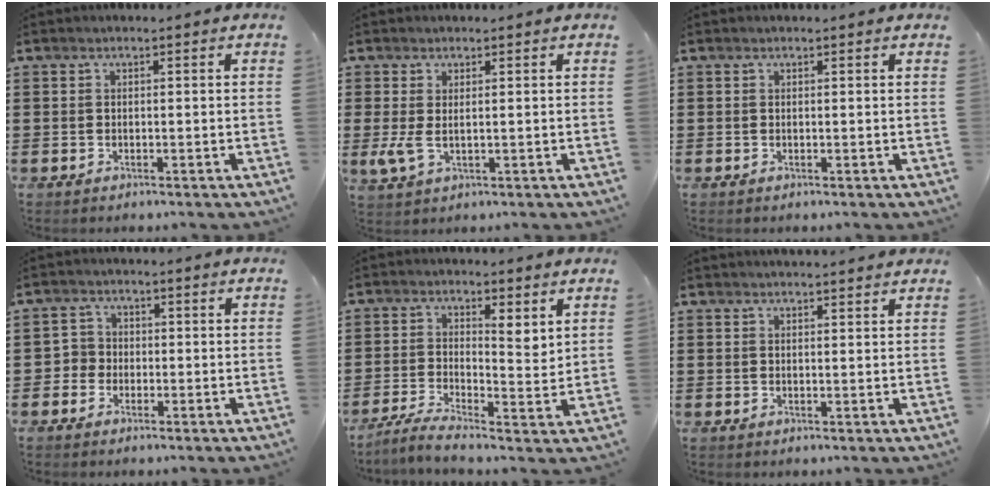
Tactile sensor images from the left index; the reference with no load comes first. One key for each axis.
{"total": 2.7, "fx": 0.2, "fy": 1.2, "fz": 2.4, "tx": -0.072, "ty": -0.008, "tz": -0.002}
{"total": 0.0}
{"total": 2.3, "fx": -0.7, "fy": 2.1, "fz": 0.2, "tx": -0.015, "ty": 0.005, "tz": -0.019}
{"total": 2.7, "fx": 1.4, "fy": 0.6, "fz": 2.3, "tx": -0.039, "ty": -0.021, "tz": 0.016}
{"total": 1.7, "fx": 1.7, "fy": -0.2, "fz": 0.2, "tx": -0.007, "ty": 0.000, "tz": 0.033}